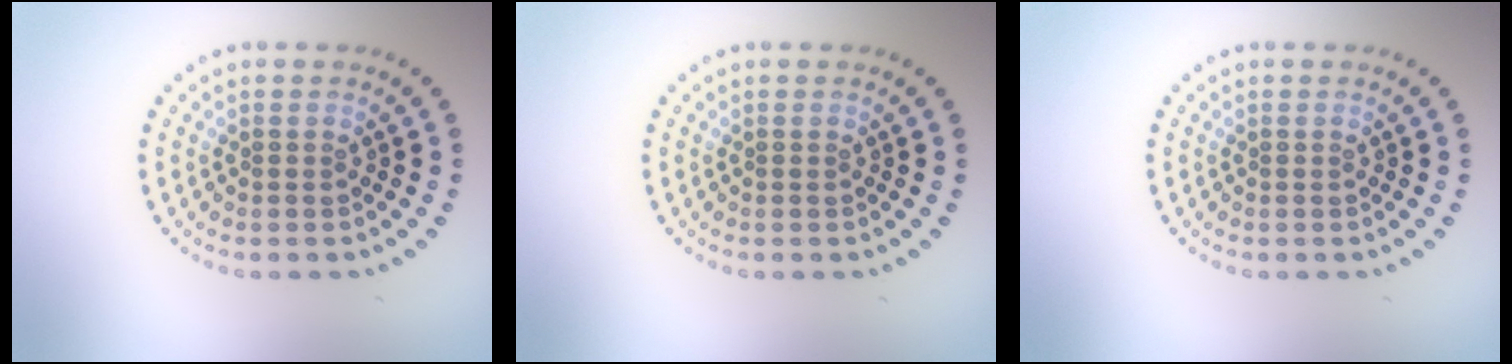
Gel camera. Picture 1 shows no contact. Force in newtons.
{"total": 0.0}
{"total": 0.0}